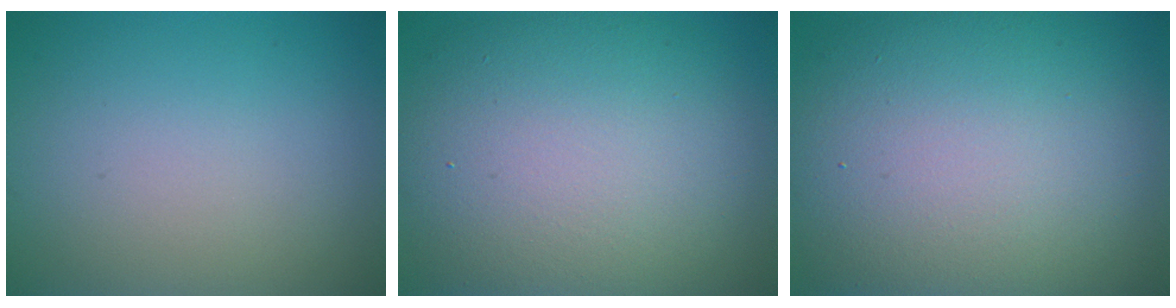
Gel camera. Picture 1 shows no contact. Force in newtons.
{"total": 13.3, "press": 13.3, "slide": 1.0}
{"total": 15.3, "press": 15.3, "slide": 0.8}